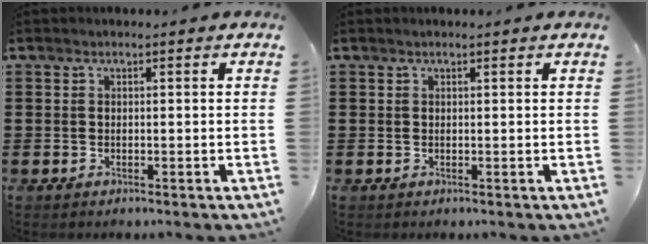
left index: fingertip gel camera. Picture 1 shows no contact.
{"total": 0.0}